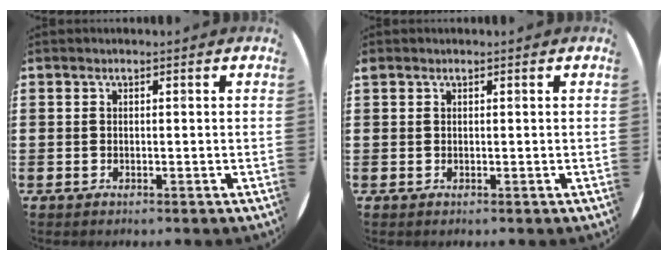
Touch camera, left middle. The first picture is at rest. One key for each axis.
{"total": 0.0}